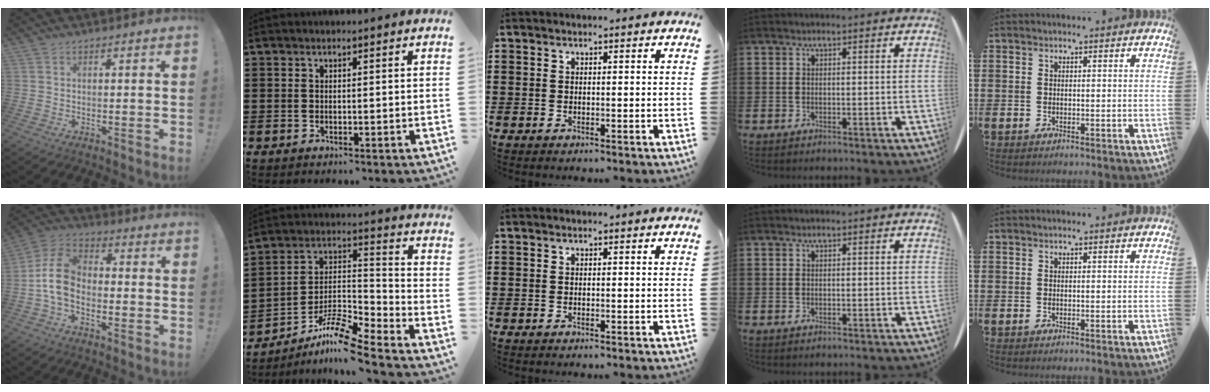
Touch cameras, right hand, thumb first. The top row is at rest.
{"thumb": {"total": 11.2, "force": [-2.0, 7.7, 7.8], "torque": [-0.149, 0.025, -0.032]}, "index": {"total": 9.2, "force": [-7.7, 1.5, 4.8], "torque": [-0.098, 0.005, -0.156]}}